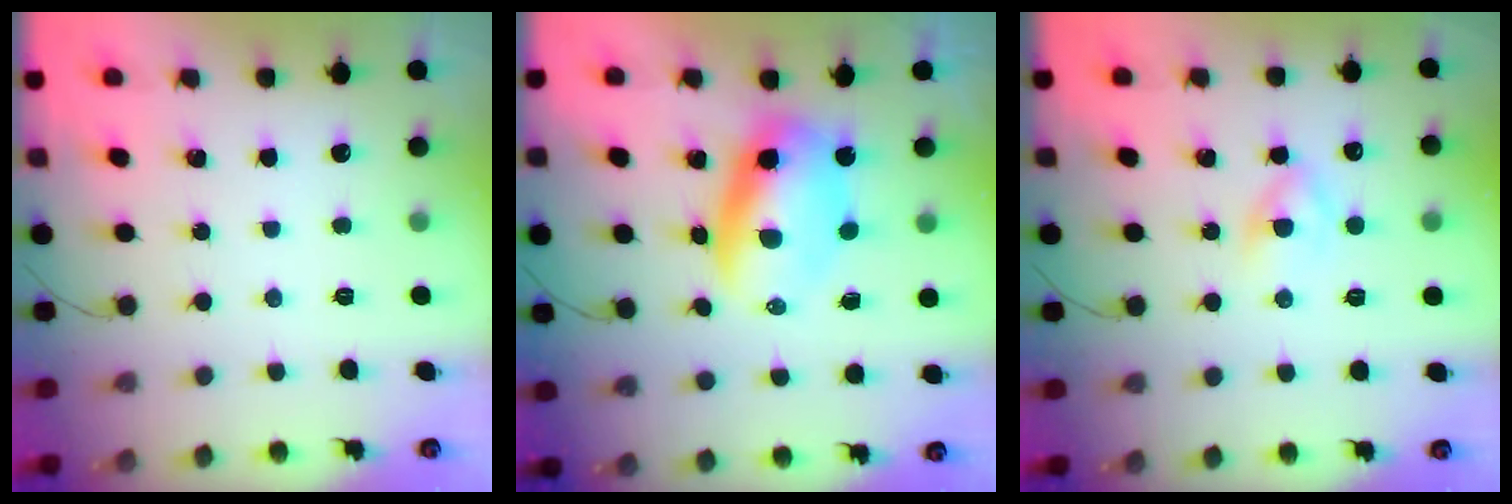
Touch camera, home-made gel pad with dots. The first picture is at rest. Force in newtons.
{"total": 9.3, "press": 9.0, "slide": 2.3}
{"total": 3.8, "press": 3.6, "slide": 1.2}